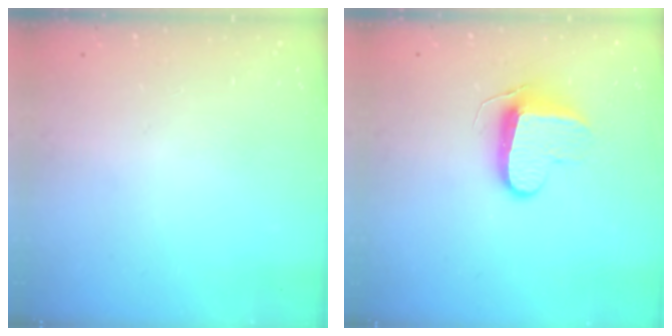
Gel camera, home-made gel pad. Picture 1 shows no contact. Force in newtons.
{"total": 9.3, "press": 9.3, "slide": 0.3}